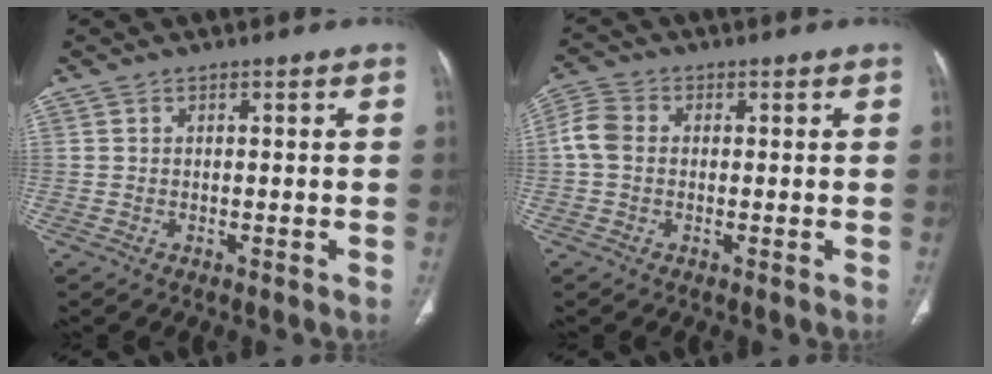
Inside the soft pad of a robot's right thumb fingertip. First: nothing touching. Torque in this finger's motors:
{"motor_torque": [0.27, 0.15, 0.51, -0.53, 0.08]}